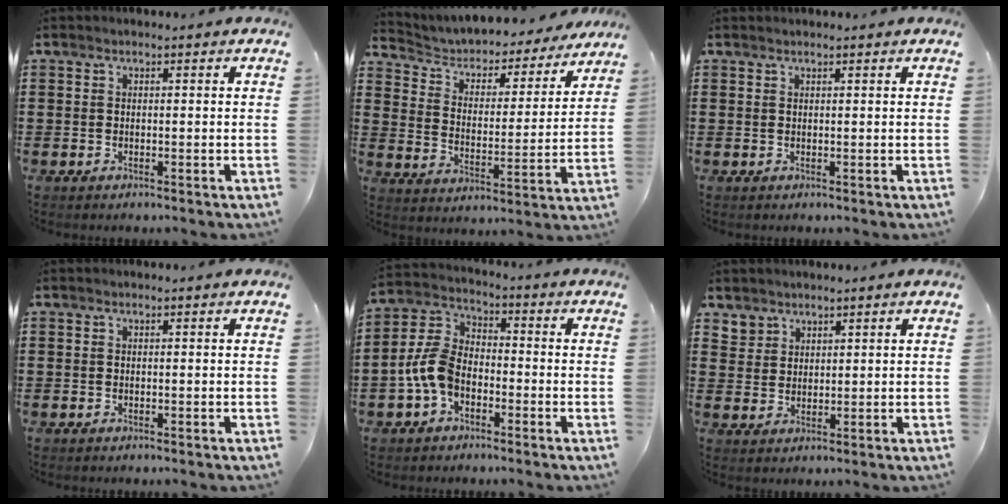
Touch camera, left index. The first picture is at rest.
{"total": 3.6, "force": [3.3, 1.4, 0.6], "torque": [-0.033, -0.025, 0.047]}
{"total": 0.5, "force": [0.4, 0.0, 0.2], "torque": [-0.006, 0.000, 0.010]}
{"total": 0.0}
{"total": 7.4, "force": [-2.9, 4.8, 4.9], "torque": [-0.146, -0.001, -0.068]}
{"total": 3.0, "force": [2.2, 1.9, -0.2], "torque": [-0.008, 0.004, 0.044]}